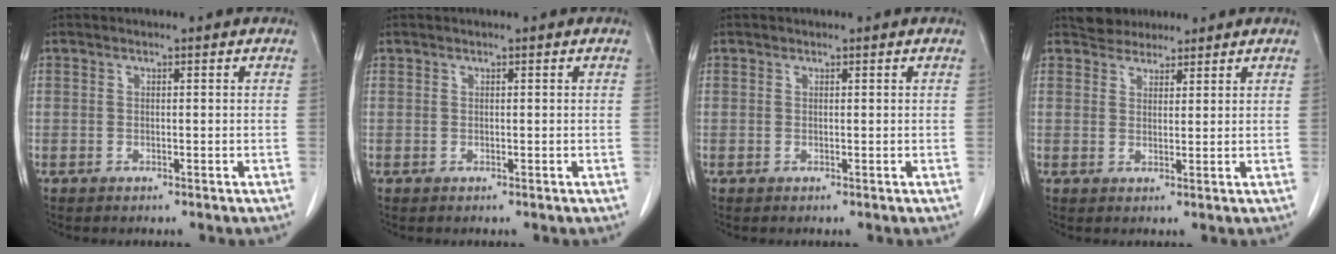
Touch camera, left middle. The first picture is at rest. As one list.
[{"total": 0.0}, {"total": 0.0}, {"total": 3.5, "force": [3.1, 1.6, 0.3], "torque": [-0.007, 0.014, 0.053]}]